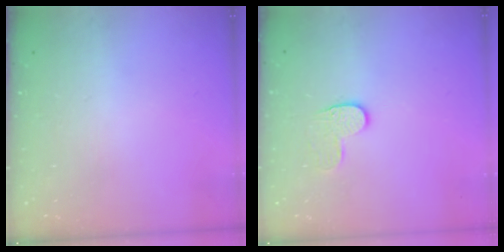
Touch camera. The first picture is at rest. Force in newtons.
{"total": 7.0, "press": 6.9, "slide": 0.6}